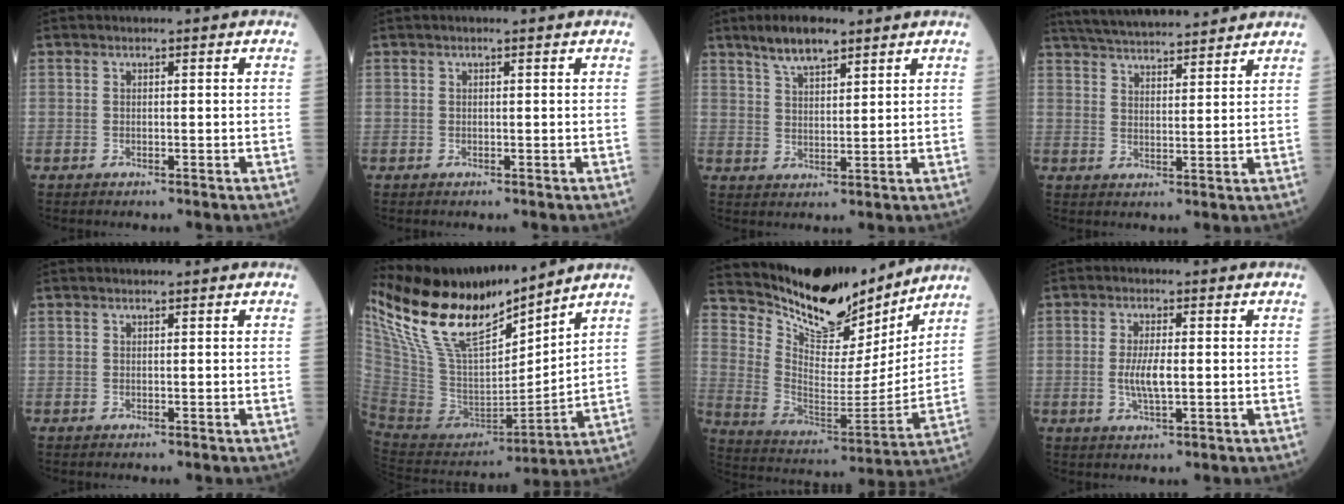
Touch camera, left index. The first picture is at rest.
{"total": 0.5, "force": [0.4, -0.1, 0.3], "torque": [-0.010, 0.002, 0.008]}
{"total": 6.3, "force": [4.8, 1.7, 3.8], "torque": [-0.079, 0.010, 0.091]}
{"total": 15.6, "force": [14.2, 2.2, 6.0], "torque": [-0.103, 0.032, 0.216]}
{"total": 0.0}
{"total": 19.8, "force": [16.6, 3.6, 10.1], "torque": [-0.208, 0.000, 0.325]}
{"total": 17.6, "force": [16.1, 4.4, 5.7], "torque": [-0.115, -0.032, 0.269]}
{"total": 4.2, "force": [-0.3, 0.9, 4.1], "torque": [-0.088, -0.006, -0.005]}